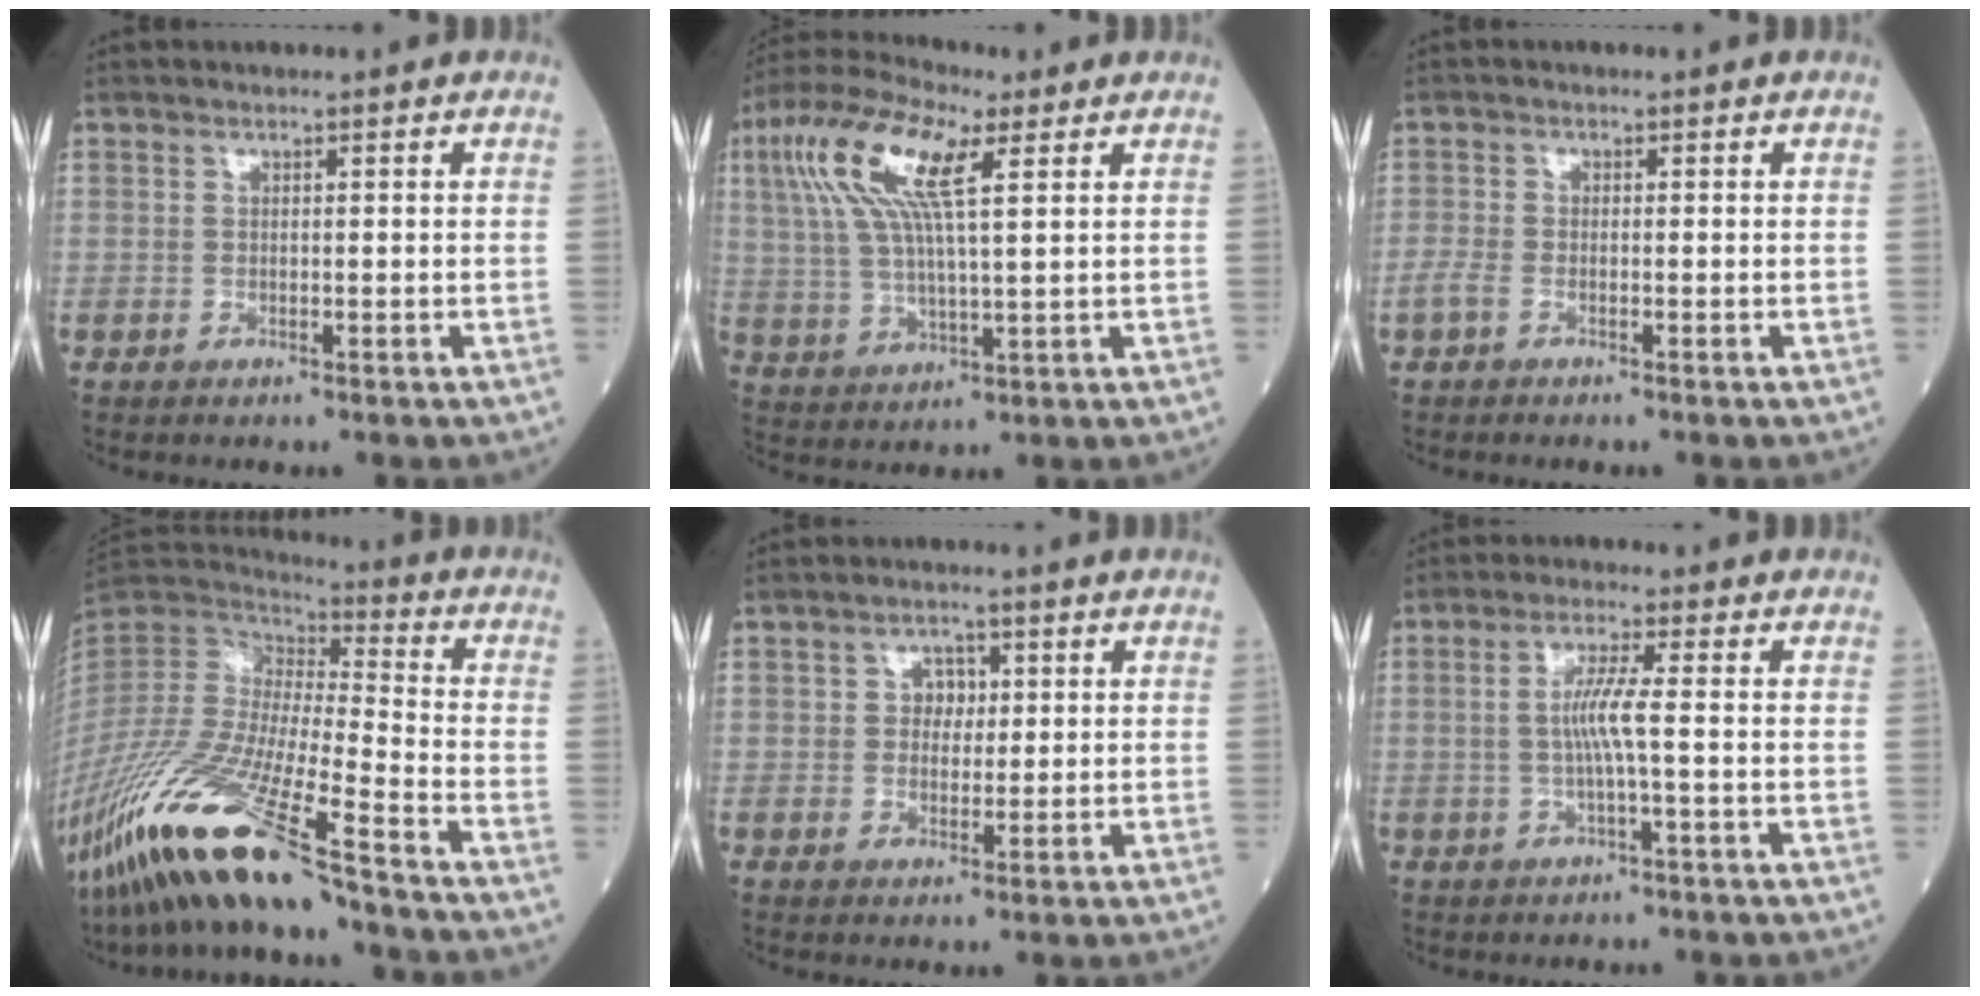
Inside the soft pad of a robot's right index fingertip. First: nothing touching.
{"total": 12.4, "force": [4.6, 2.7, 11.2], "torque": [-0.244, 0.025, 0.085]}
{"total": 1.9, "force": [-1.2, 0.7, 1.2], "torque": [-0.029, 0.001, -0.026]}
{"total": 20.6, "force": [-14.1, 1.8, 14.9], "torque": [-0.343, -0.061, -0.276]}
{"total": 3.2, "force": [0.7, 2.4, 1.9], "torque": [-0.023, 0.005, 0.010]}
{"total": 4.5, "force": [-0.3, -0.4, 4.5], "torque": [-0.091, 0.003, -0.007]}